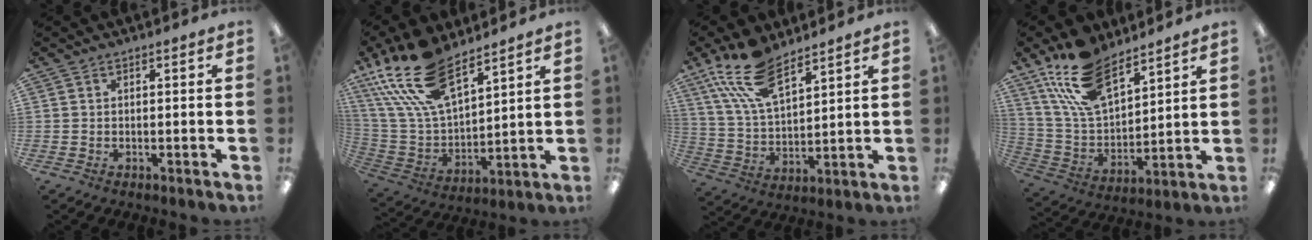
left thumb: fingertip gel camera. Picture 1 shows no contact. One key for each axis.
{"total": 21.6, "fx": 14.6, "fy": 9.6, "fz": 12.7, "tx": -0.291, "ty": -0.070, "tz": 0.269}
{"total": 15.1, "fx": 10.5, "fy": 6.4, "fz": 8.9, "tx": -0.196, "ty": -0.036, "tz": 0.191}
{"total": 18.3, "fx": 12.6, "fy": 8.7, "fz": 10.1, "tx": -0.213, "ty": -0.051, "tz": 0.235}